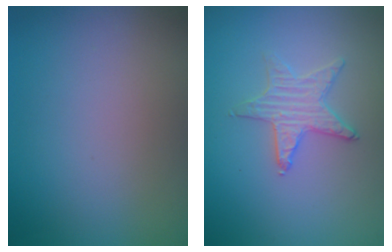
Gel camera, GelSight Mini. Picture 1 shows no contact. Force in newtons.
{"total": 1.6, "press": 1.6, "slide": 0.2}